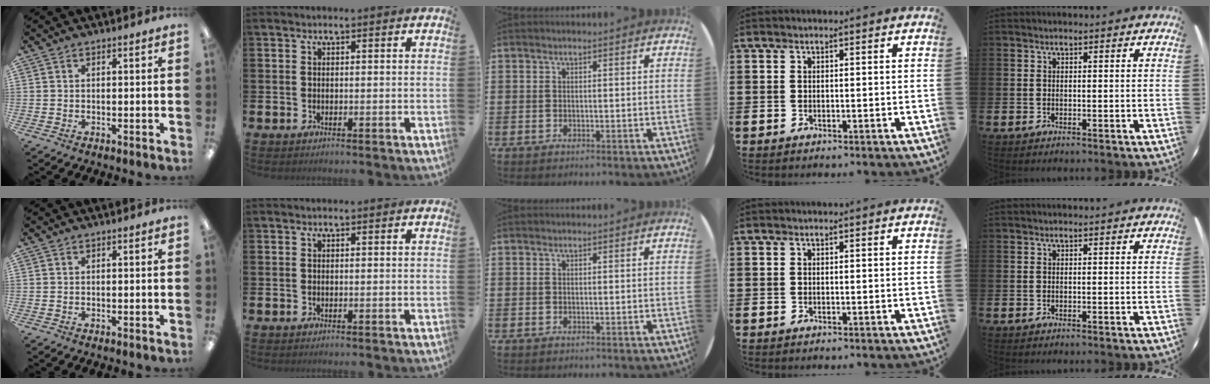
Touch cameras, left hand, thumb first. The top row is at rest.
{}